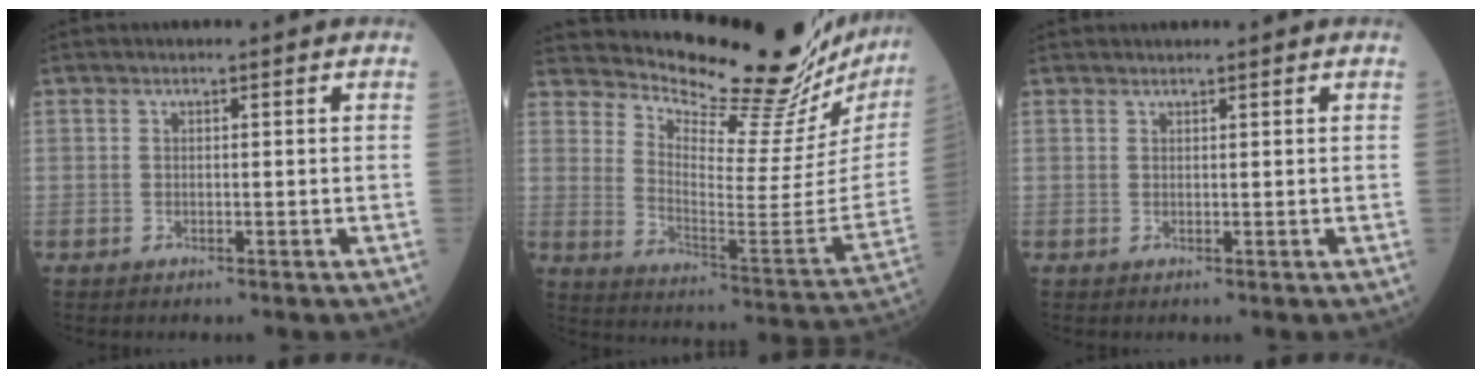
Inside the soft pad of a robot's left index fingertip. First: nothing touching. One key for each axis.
{"total": 24.1, "fx": 22.6, "fy": 1.4, "fz": 8.4, "tx": -0.140, "ty": -0.119, "tz": 0.299}
{"total": 1.1, "fx": 1.1, "fy": 0.1, "fz": 0.2, "tx": -0.007, "ty": 0.011, "tz": 0.022}